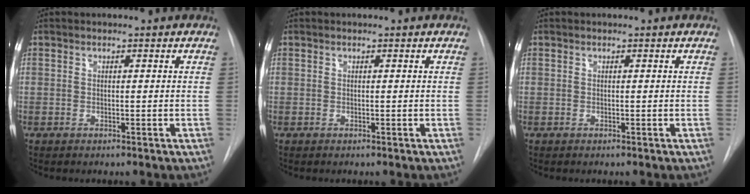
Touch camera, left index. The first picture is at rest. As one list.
[{"total": 0.0}, {"total": 0.0}]